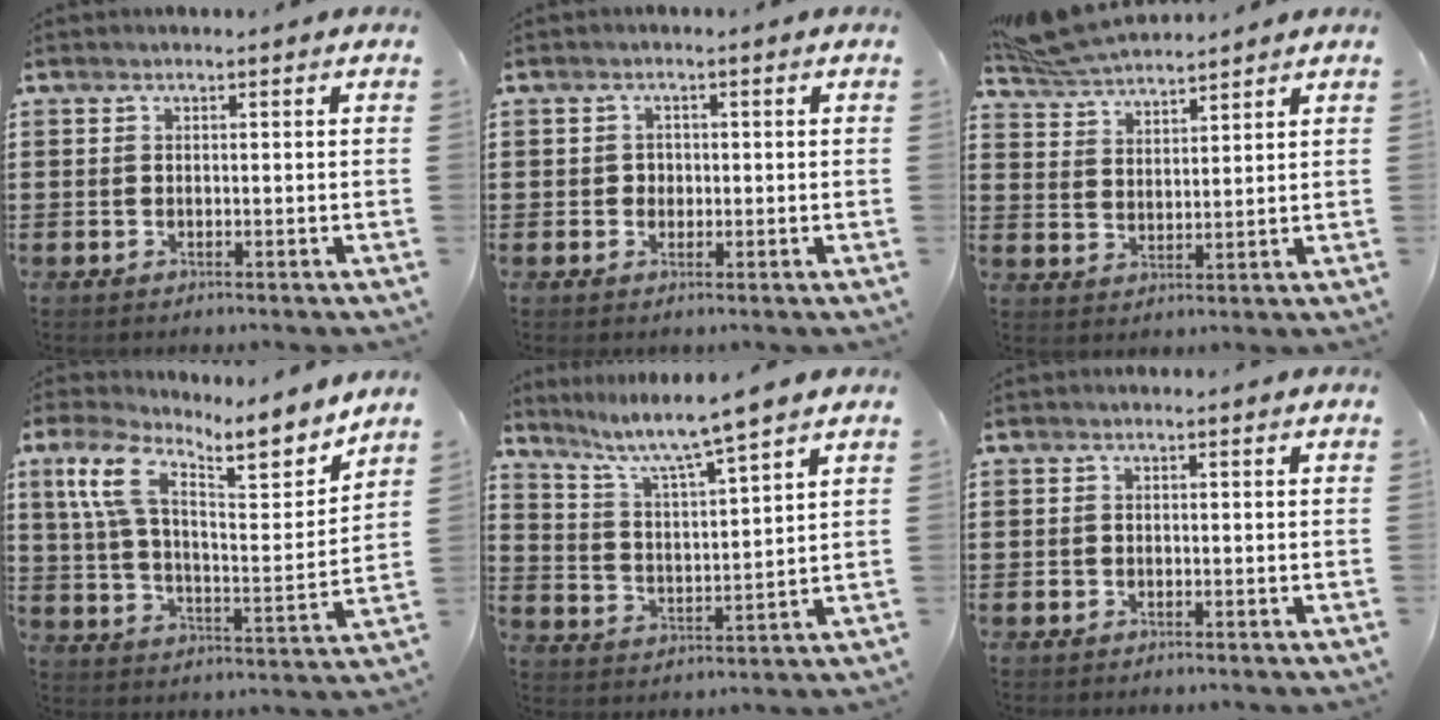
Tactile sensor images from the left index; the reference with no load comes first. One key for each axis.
{"total": 1.5, "fx": 0.1, "fy": 1.4, "fz": 0.4, "tx": -0.013, "ty": 0.006, "tz": 0.001}
{"total": 6.6, "fx": 6.3, "fy": 1.3, "fz": 1.5, "tx": -0.053, "ty": -0.015, "tz": 0.120}
{"total": 11.9, "fx": 9.0, "fy": 3.3, "fz": 7.1, "tx": -0.148, "ty": -0.051, "tz": 0.151}
{"total": 6.2, "fx": 5.3, "fy": -0.4, "fz": 3.1, "tx": -0.083, "ty": -0.039, "tz": 0.082}
{"total": 0.5, "fx": -0.2, "fy": 0.5, "fz": 0.0, "tx": -0.002, "ty": 0.004, "tz": -0.004}